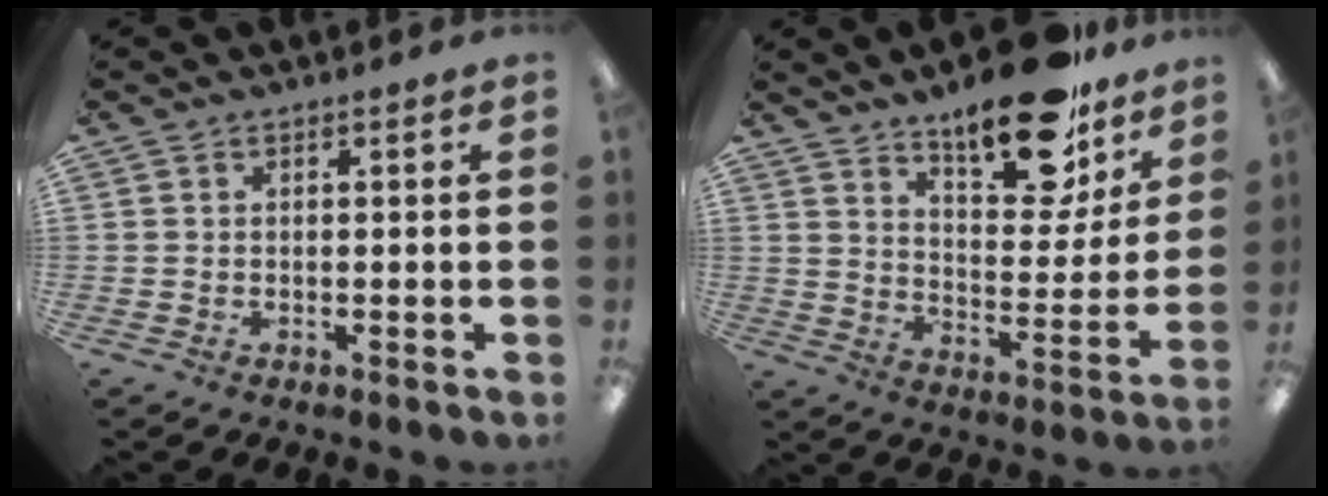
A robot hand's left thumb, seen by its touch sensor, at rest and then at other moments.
{"total": 20.3, "force": [14.9, 8.0, 11.2], "torque": [-0.156, -0.091, 0.247]}